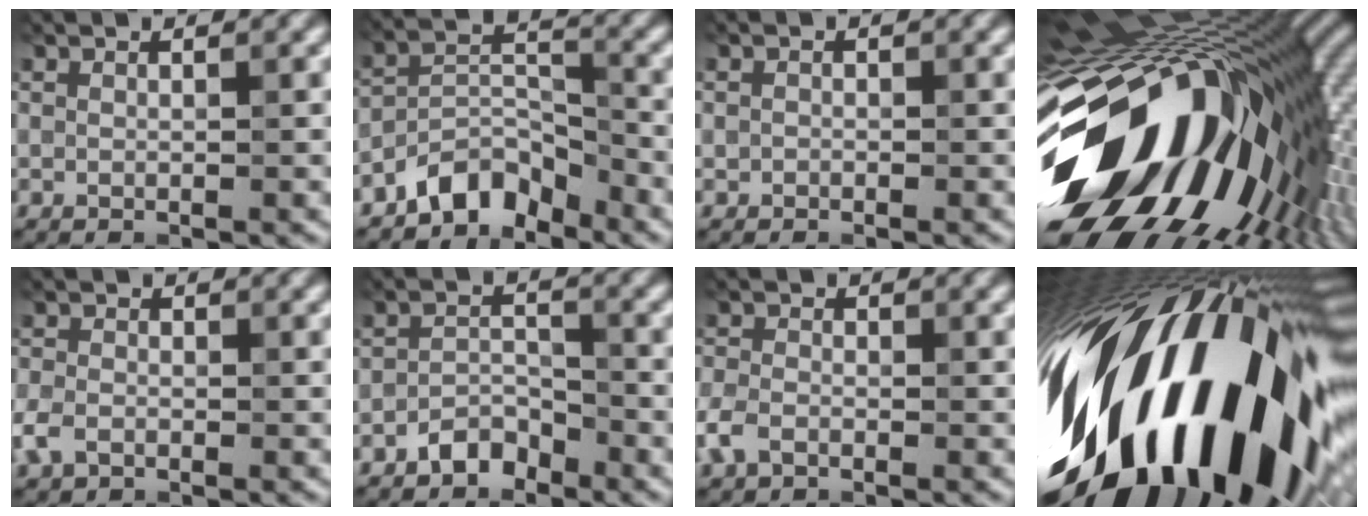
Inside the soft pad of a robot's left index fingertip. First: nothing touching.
{"total": 6.1, "force": [-6.0, 0.6, -0.2], "torque": [-0.015, -0.003, -0.079]}
{"total": 1.9, "force": [-1.3, -0.7, -1.1], "torque": [0.000, -0.018, 0.007]}
{"total": 19.2, "force": [-6.7, 10.7, 14.4], "torque": [-0.246, -0.042, -0.077]}
{"total": 2.8, "force": [-2.8, -0.1, -0.1], "torque": [-0.032, -0.014, -0.017]}
{"total": 4.4, "force": [-4.3, -0.2, -1.0], "torque": [-0.007, -0.003, -0.040]}
{"total": 3.1, "force": [-3.1, 0.0, -0.1], "torque": [-0.037, -0.012, -0.026]}
{"total": 20.2, "force": [-6.1, 10.3, 16.2], "torque": [-0.312, -0.056, -0.080]}